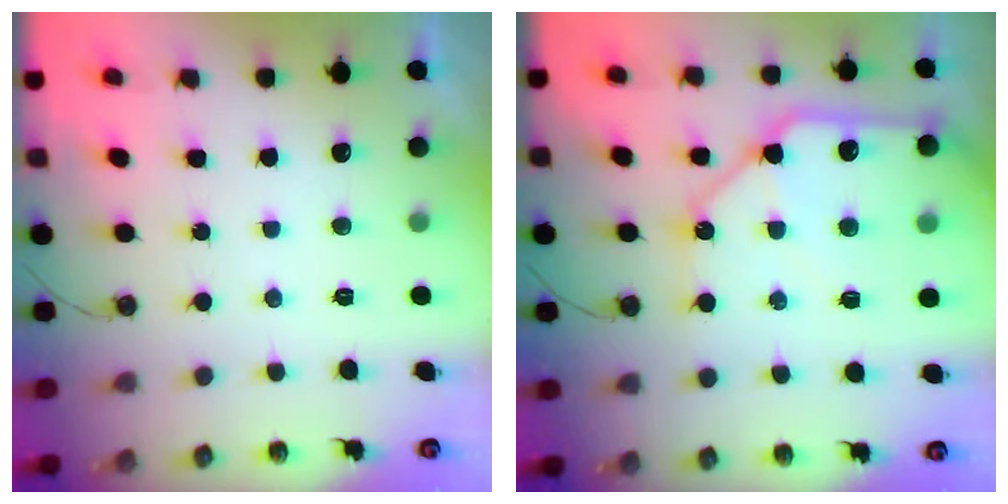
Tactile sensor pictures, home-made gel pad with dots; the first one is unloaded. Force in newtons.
{"total": 15.9, "press": 15.9, "slide": 1.3}